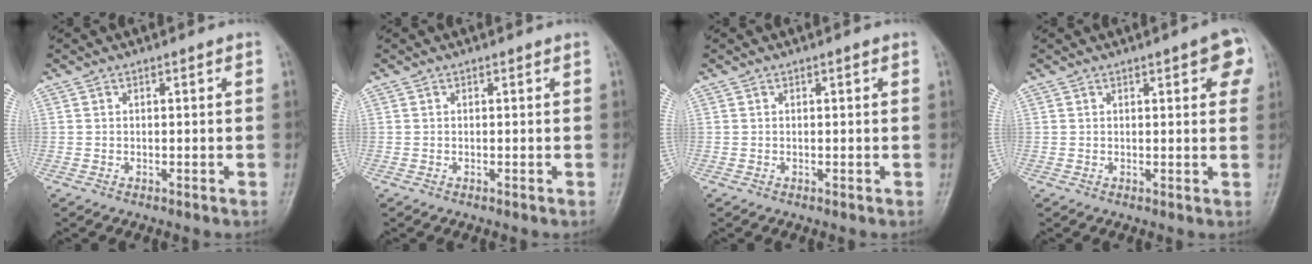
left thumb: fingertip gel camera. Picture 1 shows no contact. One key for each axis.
{"total": 0.0}
{"total": 0.6, "fx": 0.2, "fy": 0.1, "fz": 0.6, "tx": -0.011, "ty": 0.001, "tz": 0.001}
{"total": 5.9, "fx": 2.4, "fy": 1.8, "fz": 5.1, "tx": -0.045, "ty": -0.002, "tz": 0.021}